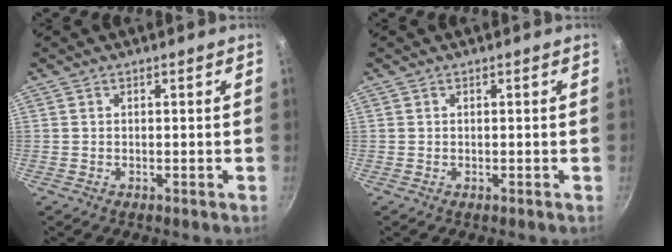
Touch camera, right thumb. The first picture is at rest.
{"total": 0.0}